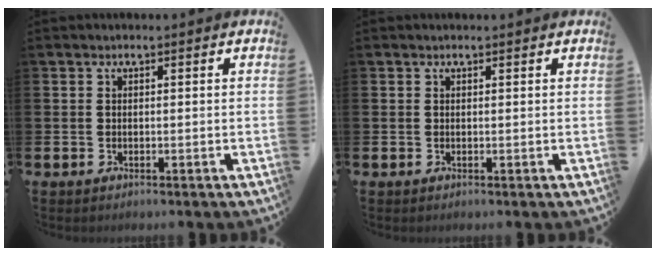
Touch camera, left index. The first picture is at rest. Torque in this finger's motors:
{"motor_torque": [0.92, -1.24, 0.19, 0.00]}